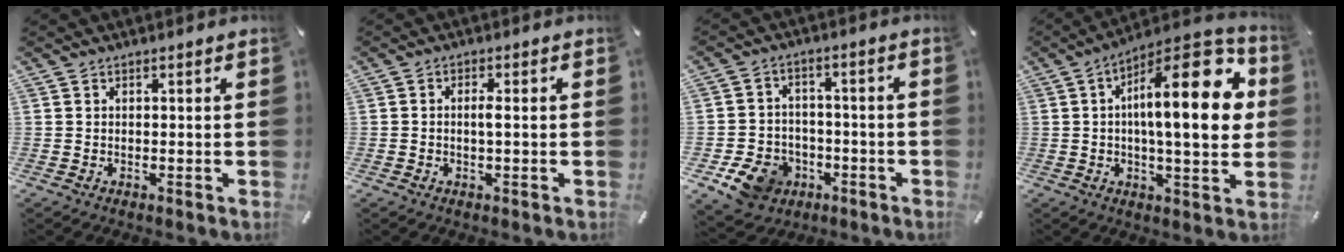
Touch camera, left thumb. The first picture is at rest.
{"total": 2.3, "force": [-0.2, 0.7, 2.2], "torque": [-0.042, 0.003, -0.005]}
{"total": 10.1, "force": [-5.0, 7.9, 4.0], "torque": [-0.088, 0.037, -0.089]}
{"total": 21.9, "force": [4.6, 7.7, 20.0], "torque": [-0.292, -0.018, 0.061]}